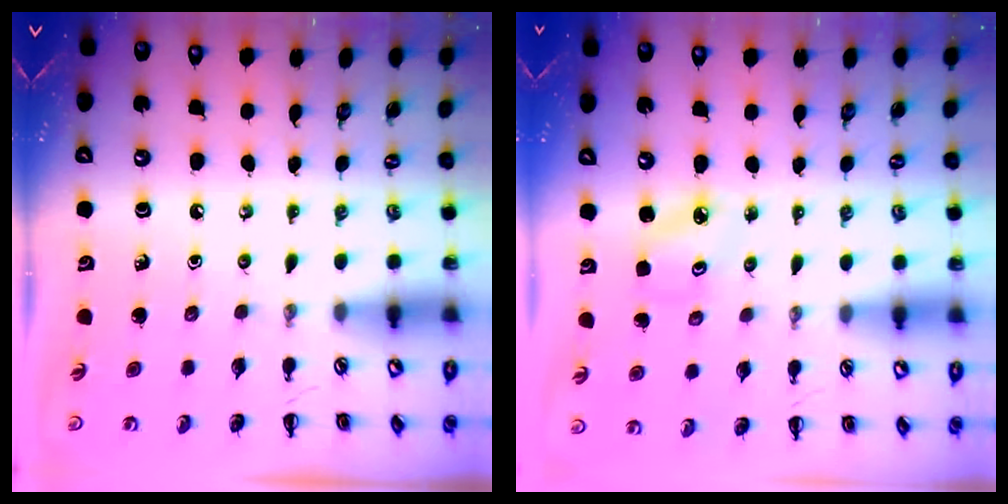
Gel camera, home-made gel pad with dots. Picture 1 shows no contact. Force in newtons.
{"total": 2.5, "press": 2.4, "slide": 0.5}